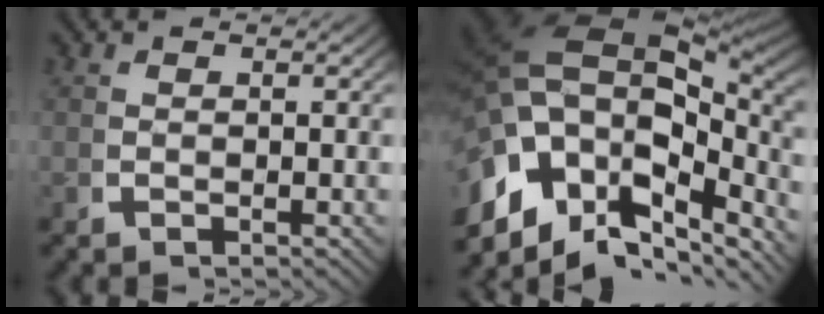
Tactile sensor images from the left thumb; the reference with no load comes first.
{"total": 20.6, "force": [1.2, 14.2, 14.8], "torque": [-0.260, -0.018, 0.017]}